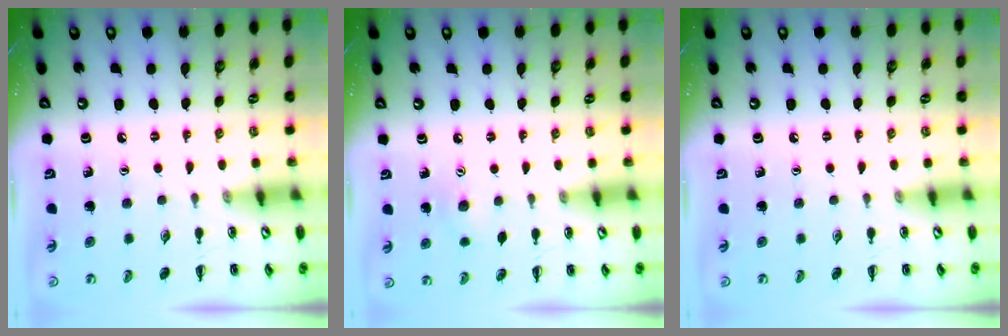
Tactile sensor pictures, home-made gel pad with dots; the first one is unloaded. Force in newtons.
{"total": 5.9, "press": 5.7, "slide": 1.2}
{"total": 0.0}